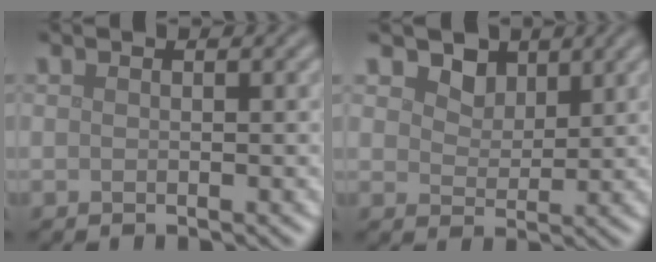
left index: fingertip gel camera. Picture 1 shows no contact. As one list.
[{"total": 2.6, "force": [1.9, 1.6, 0.9], "torque": [-0.031, -0.010, 0.033]}]